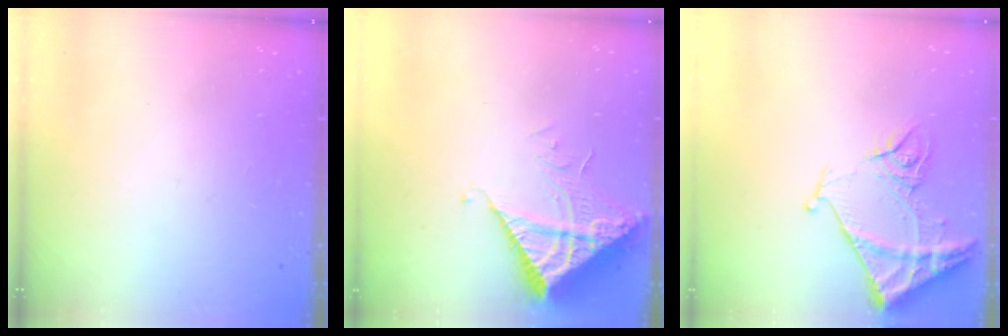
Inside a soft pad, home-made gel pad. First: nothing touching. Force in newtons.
{"total": 9.1, "press": 9.1, "slide": 0.9}
{"total": 11.7, "press": 11.6, "slide": 1.2}